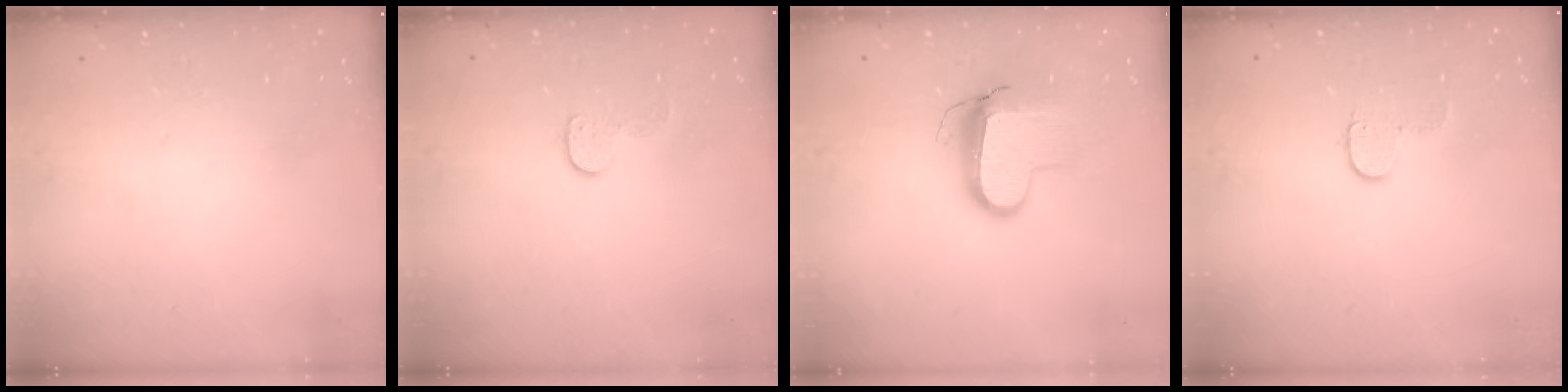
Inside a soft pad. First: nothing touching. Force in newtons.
{"total": 6.1, "press": 6.1, "slide": 0.2}
{"total": 11.1, "press": 11.0, "slide": 1.0}
{"total": 6.1, "press": 6.1, "slide": 0.4}